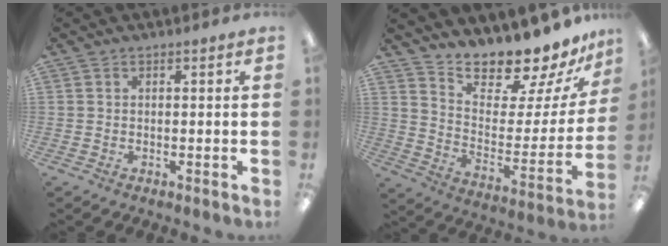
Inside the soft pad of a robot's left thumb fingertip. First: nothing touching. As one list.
[{"total": 14.9, "force": [14.2, 2.8, 3.4], "torque": [-0.061, -0.135, 0.243]}]